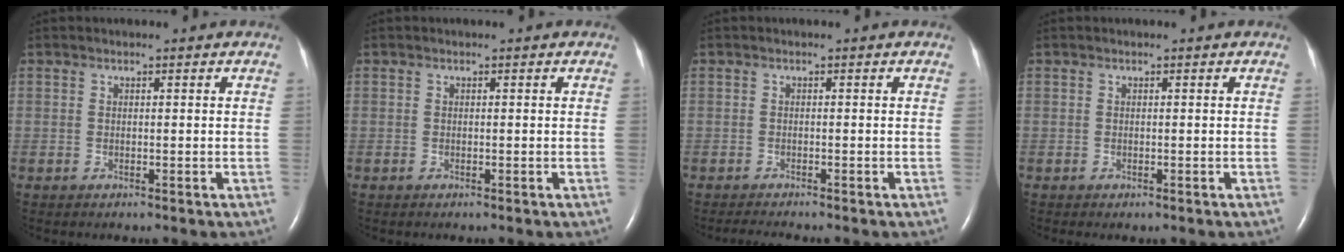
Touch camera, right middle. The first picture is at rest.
{"total": 0.0}
{"total": 1.8, "force": [-1.7, -0.4, 0.5], "torque": [-0.018, -0.009, -0.029]}
{"total": 0.0}